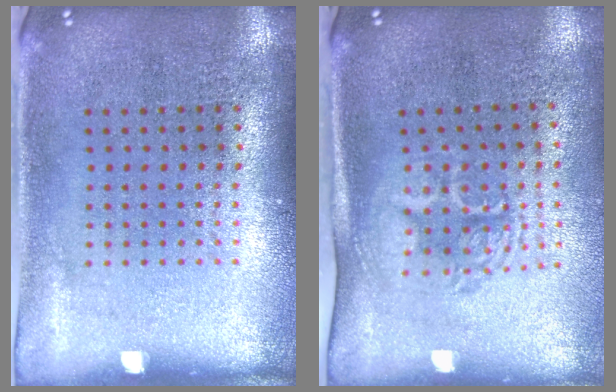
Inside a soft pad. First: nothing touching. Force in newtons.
{"total": 1.7, "press": 1.4, "slide": 1.1}